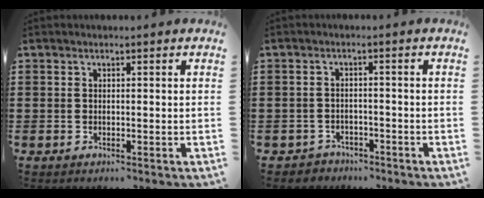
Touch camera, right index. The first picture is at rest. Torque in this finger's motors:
{"motor_torque": [-0.42, 0.45, 0.00, 0.00]}